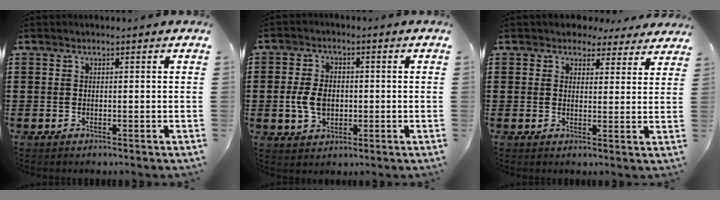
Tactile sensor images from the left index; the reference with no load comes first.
{"total": 5.7, "force": [-0.5, 3.9, 4.1], "torque": [-0.102, 0.002, -0.015]}
{"total": 3.8, "force": [3.4, 1.6, 0.7], "torque": [-0.020, -0.004, 0.062]}